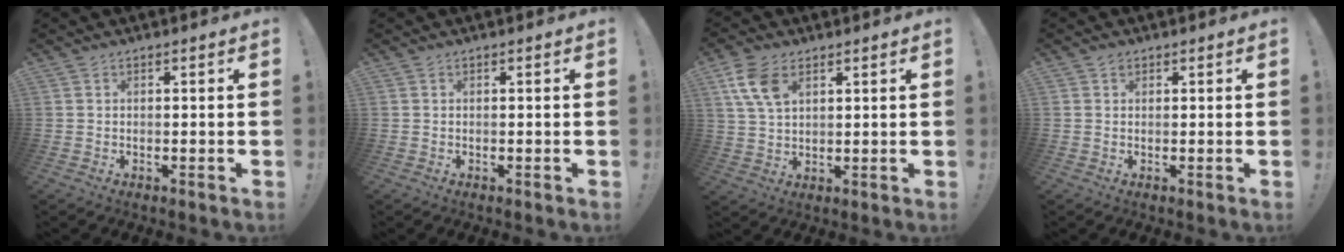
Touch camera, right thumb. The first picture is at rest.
{"total": 0.0}
{"total": 9.1, "force": [4.3, 5.3, 6.0], "torque": [-0.122, -0.012, 0.083]}
{"total": 0.8, "force": [0.5, 0.6, 0.1], "torque": [0.011, -0.004, 0.006]}